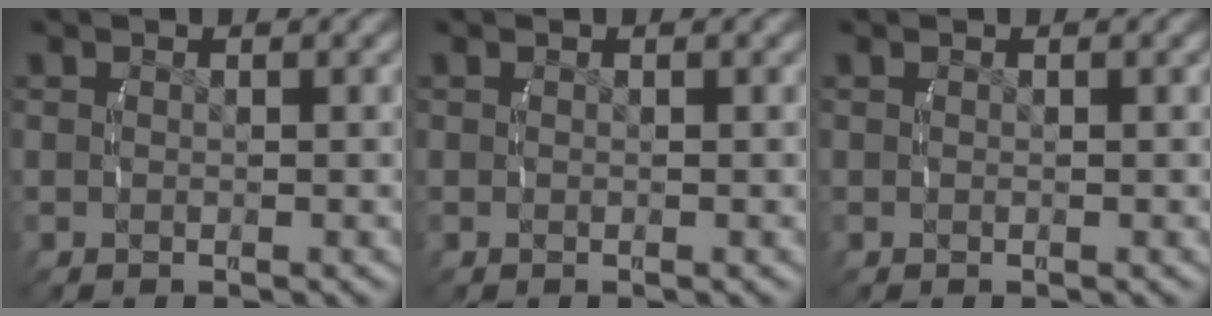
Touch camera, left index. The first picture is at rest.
{"total": 0.0}
{"total": 0.0}